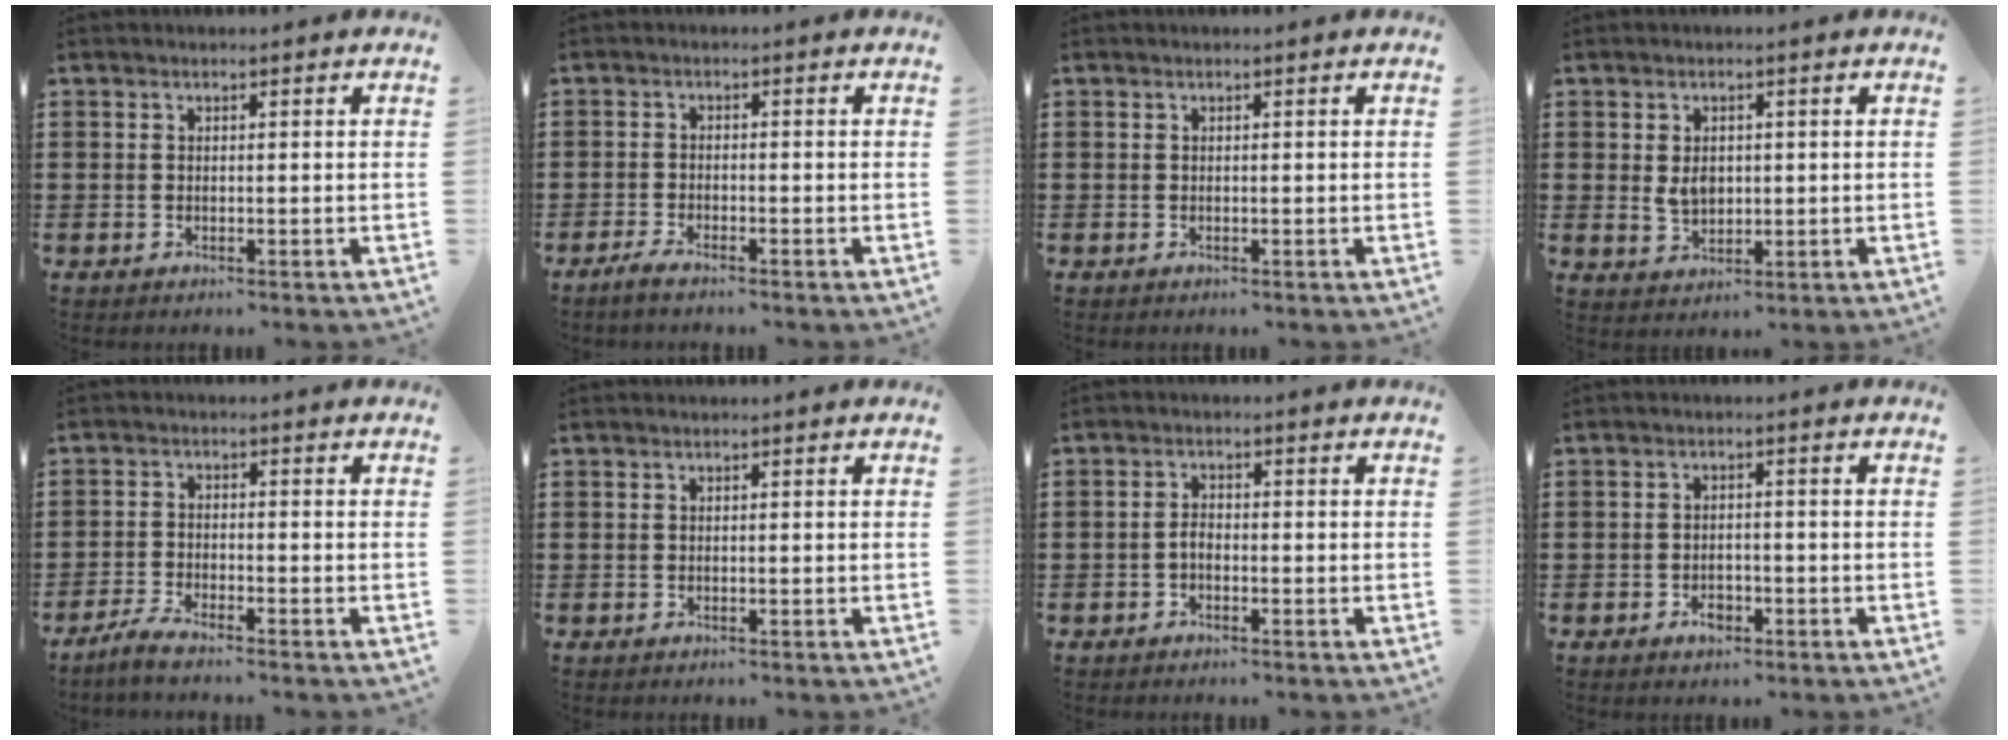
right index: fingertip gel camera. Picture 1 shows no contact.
{"total": 1.5, "force": [-1.3, -0.2, 0.6], "torque": [-0.018, -0.001, -0.026]}
{"total": 0.0}
{"total": 3.5, "force": [0.4, 2.3, 2.7], "torque": [-0.051, 0.002, 0.006]}
{"total": 2.5, "force": [-2.4, -0.4, 0.8], "torque": [-0.028, -0.001, -0.052]}
{"total": 0.0}
{"total": 1.6, "force": [-0.5, 0.8, 1.2], "torque": [-0.032, 0.000, -0.013]}
{"total": 2.5, "force": [-1.3, 1.5, 1.6], "torque": [-0.029, 0.003, -0.026]}